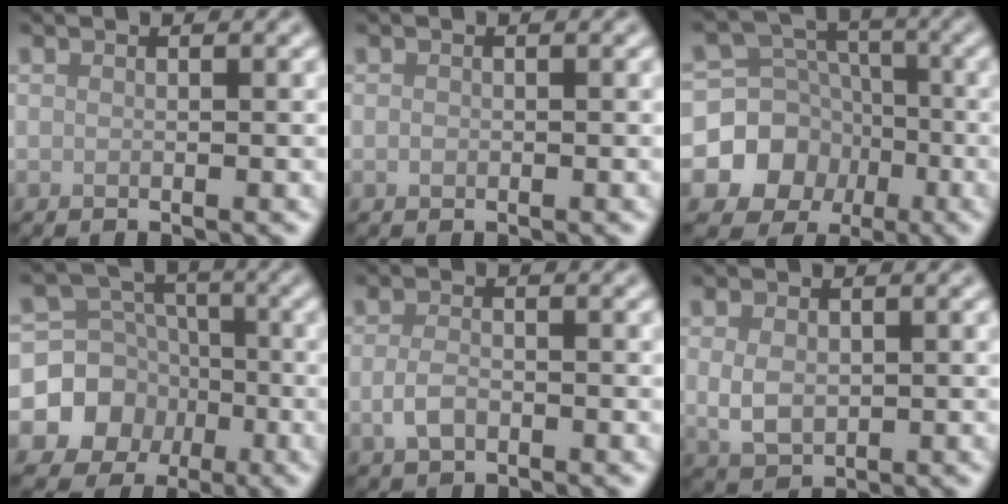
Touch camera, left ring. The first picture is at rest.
{"total": 0.6, "force": [-0.1, 0.5, 0.3], "torque": [-0.003, -0.003, -0.003]}
{"total": 7.0, "force": [-2.6, 6.3, 1.9], "torque": [-0.016, 0.010, -0.070]}
{"total": 7.0, "force": [-2.6, 6.3, 1.6], "torque": [-0.012, 0.007, -0.075]}
{"total": 2.0, "force": [-0.6, 1.2, 1.4], "torque": [-0.032, -0.002, -0.015]}
{"total": 2.9, "force": [0.3, 2.0, 2.0], "torque": [-0.044, -0.001, 0.009]}